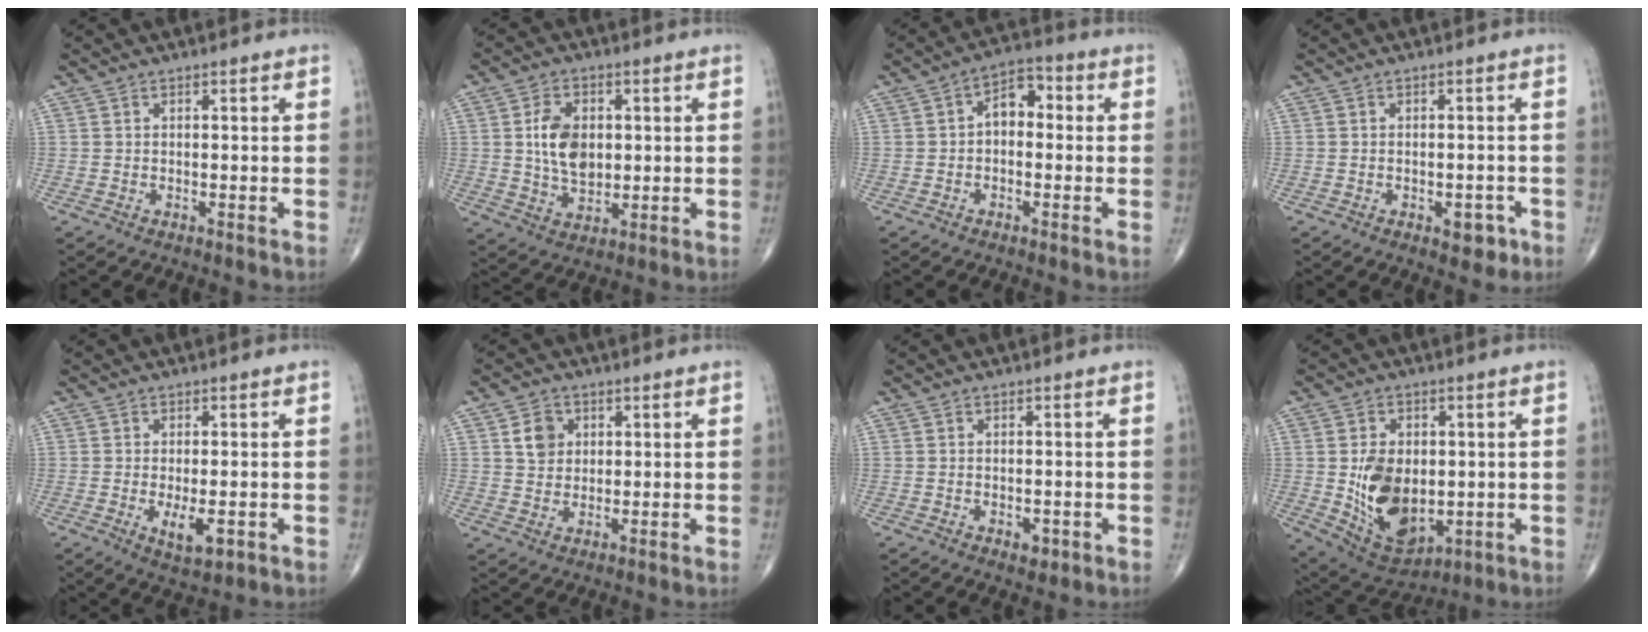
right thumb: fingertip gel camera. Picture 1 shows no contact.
{"total": 9.3, "force": [1.2, 6.1, 6.9], "torque": [-0.107, -0.008, 0.026]}
{"total": 6.2, "force": [0.1, 4.0, 4.8], "torque": [-0.052, 0.023, -0.012]}
{"total": 3.8, "force": [-1.7, 2.1, 2.7], "torque": [-0.020, 0.009, -0.017]}
{"total": 5.2, "force": [-1.4, 2.1, 4.5], "torque": [-0.071, -0.010, -0.016]}
{"total": 5.0, "force": [1.6, 4.1, 2.3], "torque": [-0.020, -0.007, 0.027]}
{"total": 2.2, "force": [-0.8, 1.3, 1.6], "torque": [-0.016, 0.000, -0.007]}
{"total": 14.5, "force": [-0.7, 9.4, 11.0], "torque": [-0.161, -0.011, 0.016]}